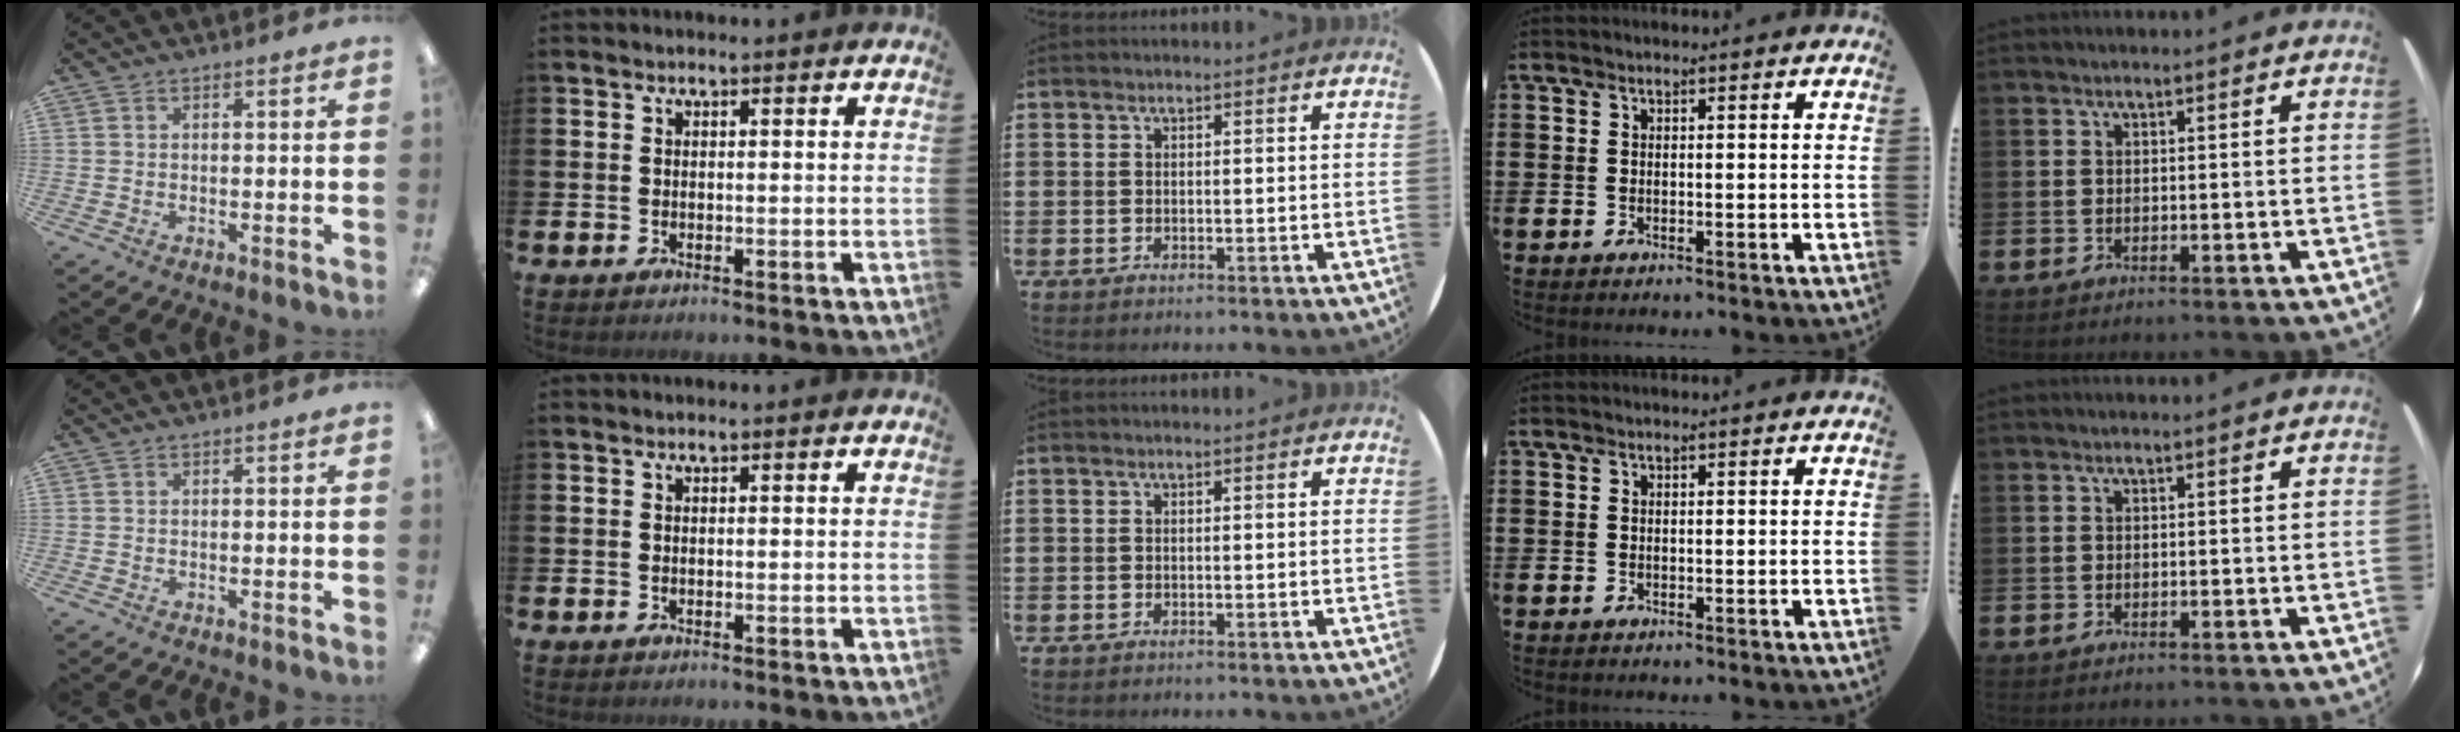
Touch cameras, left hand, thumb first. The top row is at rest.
{}